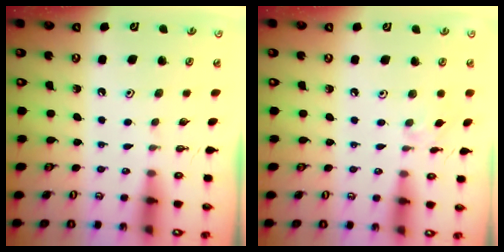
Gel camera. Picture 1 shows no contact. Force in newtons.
{"total": 1.8, "press": 1.7, "slide": 0.5}